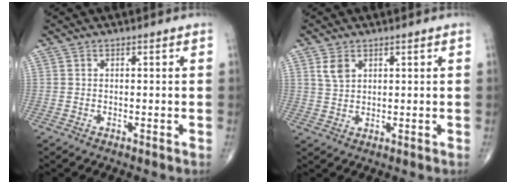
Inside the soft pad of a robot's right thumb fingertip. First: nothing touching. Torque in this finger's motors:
{"motor_torque": [-0.10, 0.32, 0.54, 0.11, 0.01]}